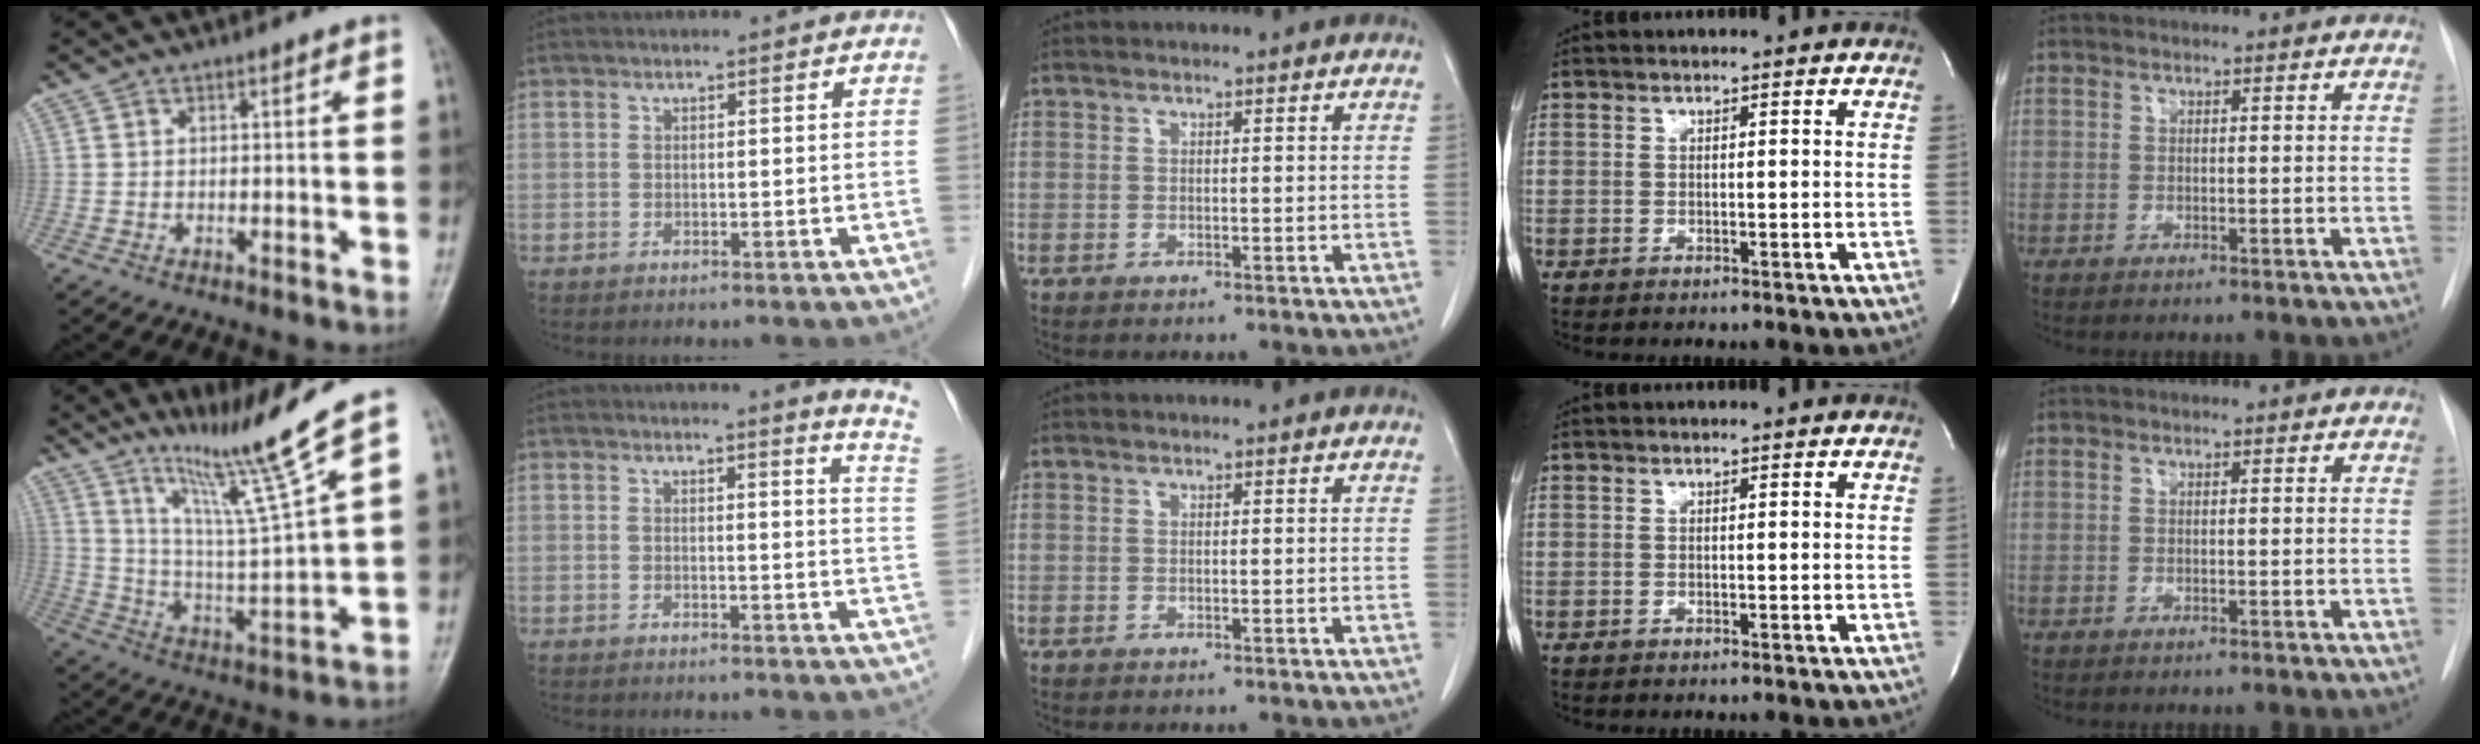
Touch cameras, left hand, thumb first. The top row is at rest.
{"thumb": {"total": 14.1, "force": [10.4, -1.8, 9.3], "torque": [-0.156, -0.077, 0.192]}, "index": {"total": 6.4, "force": [5.8, -1.6, 2.0], "torque": [-0.025, -0.072, 0.039]}}